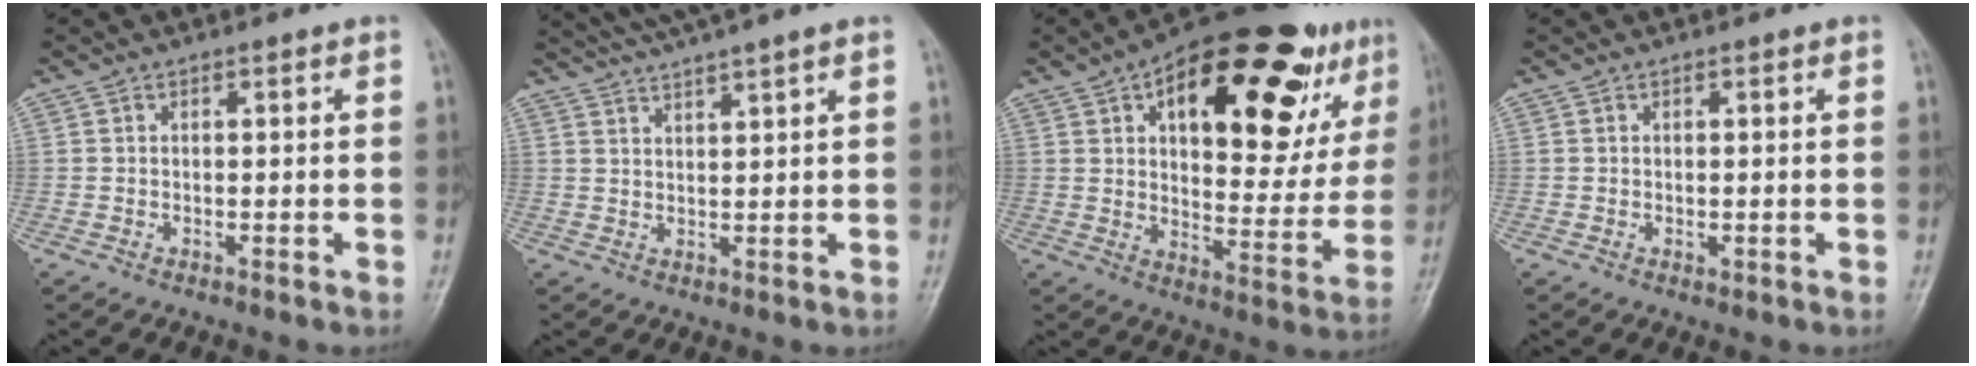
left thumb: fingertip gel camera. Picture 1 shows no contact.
{"total": 7.1, "force": [5.7, -0.1, 4.2], "torque": [-0.070, 0.012, 0.100]}
{"total": 28.3, "force": [13.5, 12.3, 21.6], "torque": [-0.267, -0.008, 0.197]}
{"total": 1.2, "force": [0.1, 0.8, 0.9], "torque": [-0.006, 0.001, 0.000]}